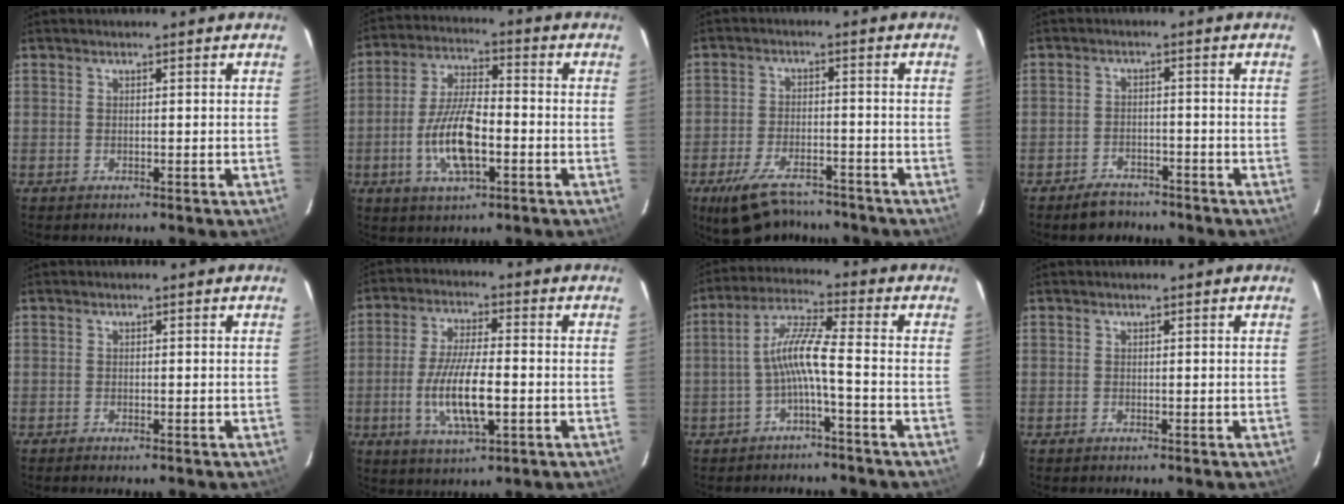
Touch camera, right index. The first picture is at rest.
{"total": 11.8, "force": [-3.5, 4.3, 10.4], "torque": [-0.213, -0.001, -0.064]}
{"total": 12.1, "force": [-9.6, 5.1, 5.4], "torque": [-0.126, -0.009, -0.145]}
{"total": 5.3, "force": [-4.3, 2.8, 1.3], "torque": [-0.039, 0.012, -0.061]}
{"total": 0.7, "force": [-0.6, 0.1, 0.3], "torque": [-0.007, -0.002, -0.011]}
{"total": 11.4, "force": [-2.6, 3.1, 10.6], "torque": [-0.212, -0.009, -0.048]}
{"total": 6.8, "force": [-2.4, 0.0, 6.3], "torque": [-0.146, 0.016, -0.045]}
{"total": 0.0}